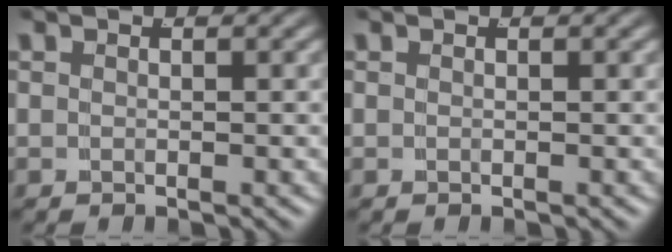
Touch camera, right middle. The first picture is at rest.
{"total": 0.0}